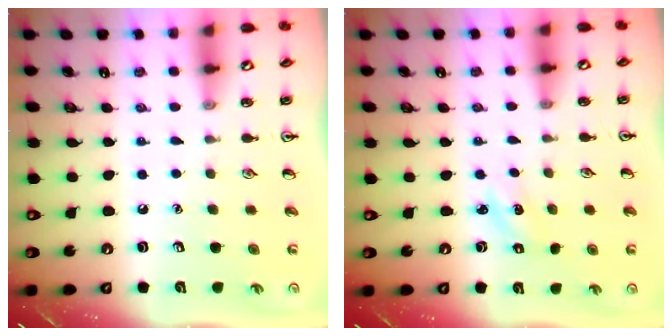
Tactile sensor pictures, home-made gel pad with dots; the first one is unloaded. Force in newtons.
{"total": 1.2, "press": 1.1, "slide": 0.5}